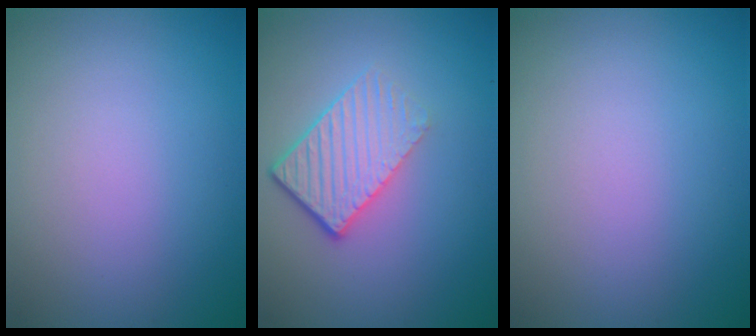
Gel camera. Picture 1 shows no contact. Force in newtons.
{"total": 4.3, "press": 2.9, "slide": 3.1}
{"total": 0.0}